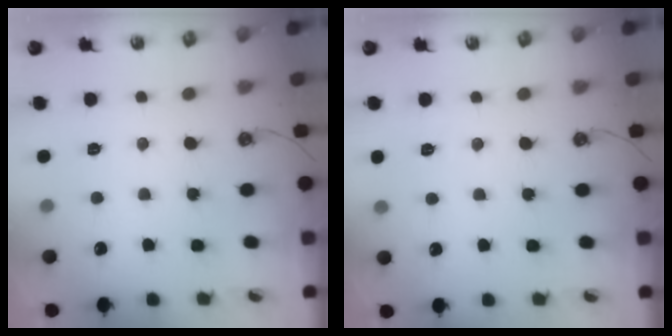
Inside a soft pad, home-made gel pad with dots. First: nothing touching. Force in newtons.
{"total": 3.1, "press": 3.1, "slide": 0.5}